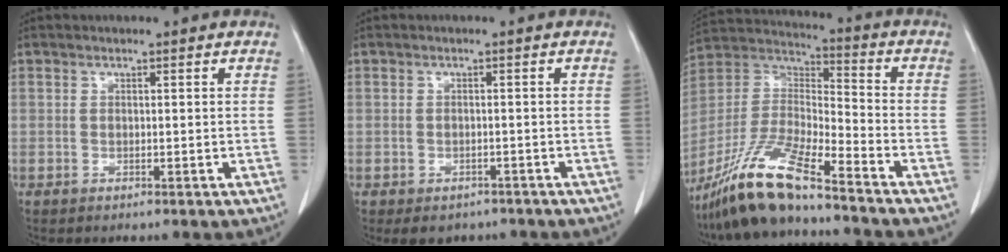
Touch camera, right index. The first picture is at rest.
{"total": 4.4, "force": [-3.4, 2.7, 0.9], "torque": [-0.001, 0.006, -0.041]}
{"total": 15.7, "force": [-12.4, 1.6, 9.5], "torque": [-0.198, -0.013, -0.234]}